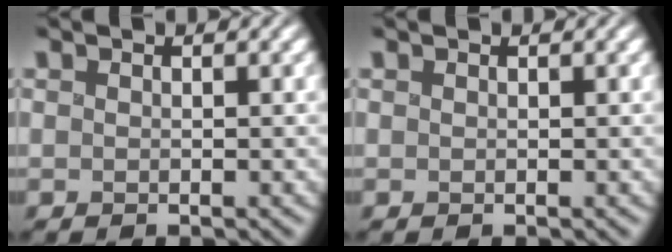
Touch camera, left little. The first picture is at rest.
{"total": 0.0}